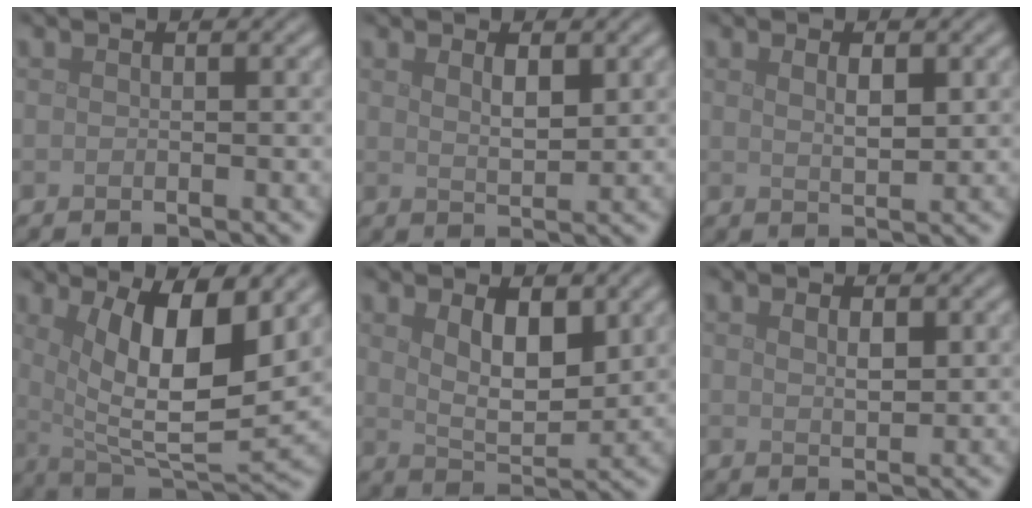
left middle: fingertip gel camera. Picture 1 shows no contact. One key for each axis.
{"total": 1.9, "fx": 1.0, "fy": 0.6, "fz": 1.4, "tx": -0.027, "ty": -0.004, "tz": 0.021}
{"total": 1.9, "fx": 0.9, "fy": 0.7, "fz": 1.6, "tx": -0.029, "ty": -0.004, "tz": 0.018}
{"total": 9.3, "fx": 2.6, "fy": 3.3, "fz": 8.4, "tx": -0.144, "ty": -0.016, "tz": 0.050}
{"total": 4.4, "fx": 1.8, "fy": 2.0, "fz": 3.4, "tx": -0.065, "ty": -0.008, "tz": 0.035}
{"total": 1.4, "fx": 0.7, "fy": 0.6, "fz": 1.1, "tx": -0.021, "ty": -0.003, "tz": 0.015}